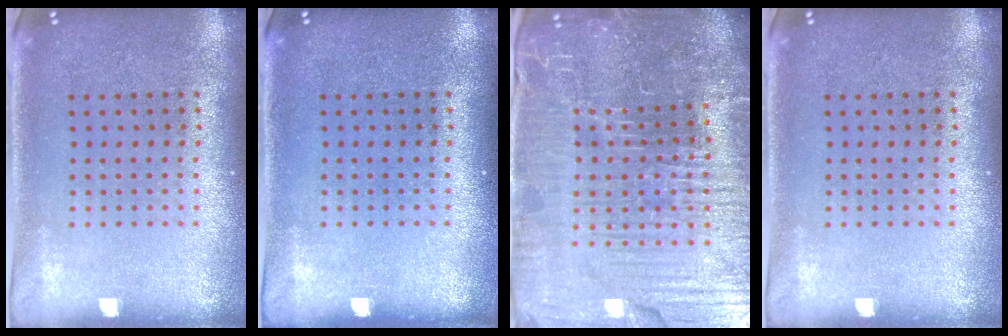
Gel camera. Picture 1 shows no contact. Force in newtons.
{"total": 0.0}
{"total": 7.0, "press": 6.3, "slide": 3.2}
{"total": 0.0}